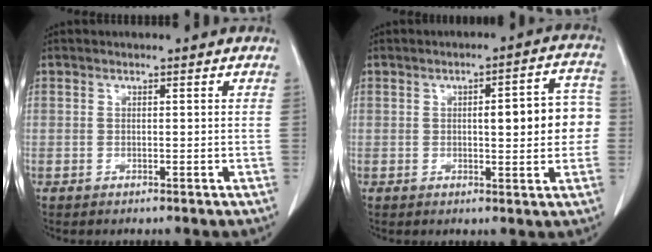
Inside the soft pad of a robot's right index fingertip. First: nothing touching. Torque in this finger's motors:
{"motor_torque": [0.35, 0.18, 0.18, 0.07]}